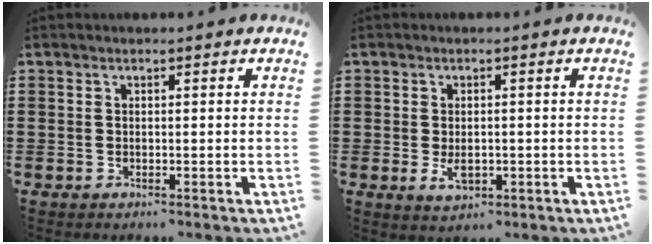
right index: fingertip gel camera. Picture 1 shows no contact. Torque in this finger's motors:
{"motor_torque": [1.02, 1.11, 0.10, 0.02]}